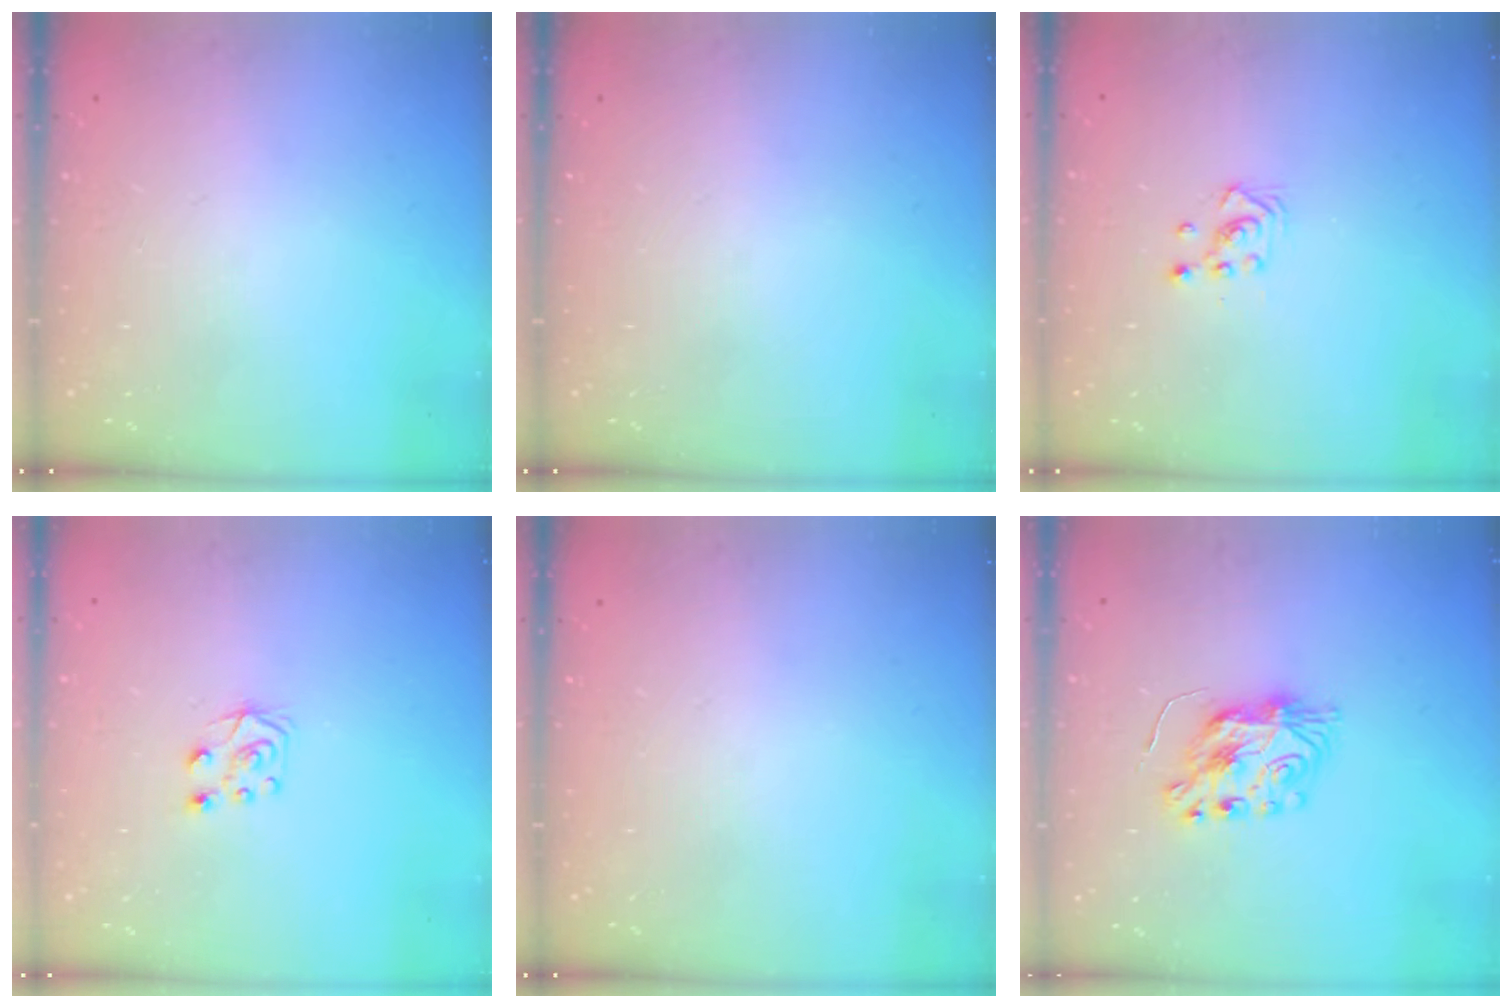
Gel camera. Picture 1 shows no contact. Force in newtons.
{"total": 0.0}
{"total": 2.9, "press": 2.8, "slide": 0.3}
{"total": 6.1, "press": 6.1, "slide": 0.5}
{"total": 0.0}
{"total": 7.9, "press": 7.9, "slide": 0.5}